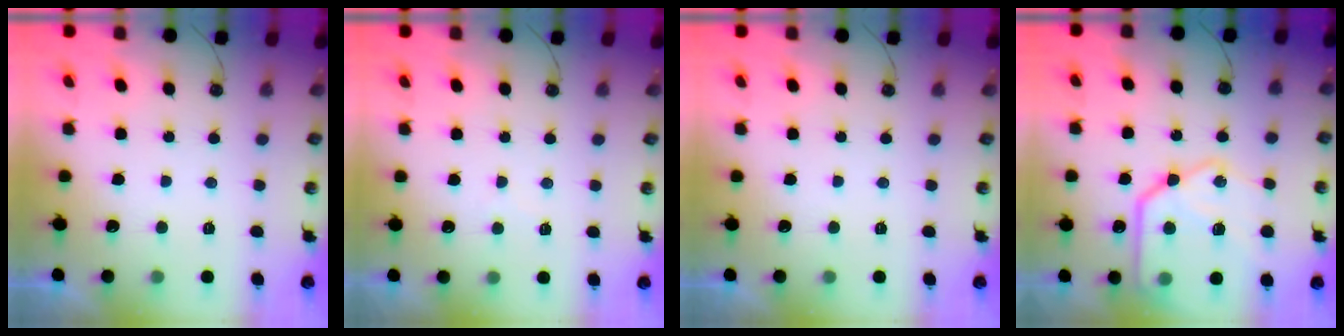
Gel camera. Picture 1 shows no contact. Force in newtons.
{"total": 2.7, "press": 2.7, "slide": 0.3}
{"total": 0.0}
{"total": 21.6, "press": 21.5, "slide": 2.0}